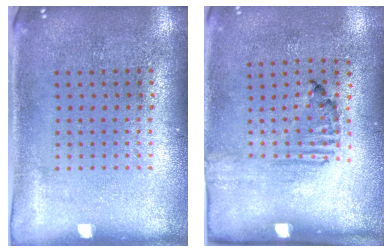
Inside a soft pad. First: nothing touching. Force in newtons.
{"total": 1.7, "press": 1.0, "slide": 1.3}